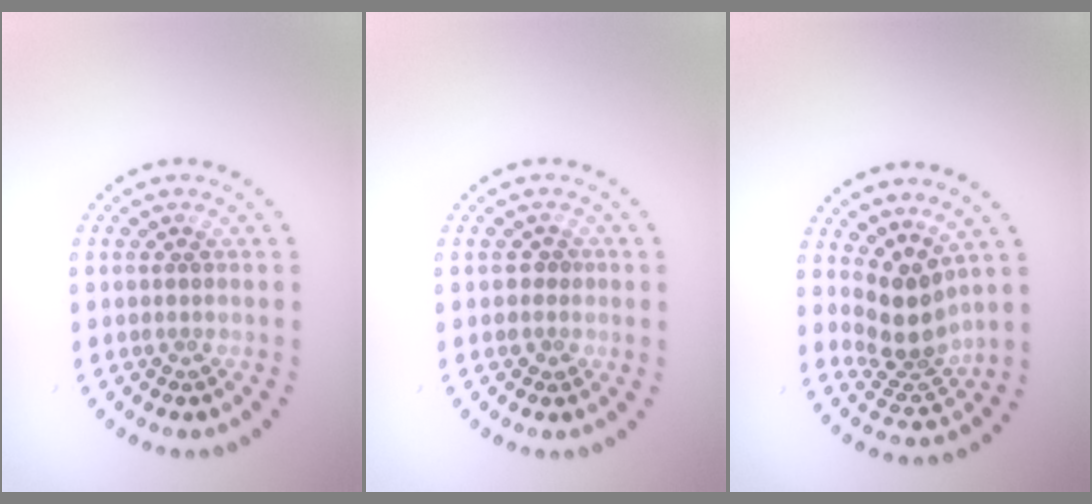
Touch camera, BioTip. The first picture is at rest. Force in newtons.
{"total": 1.1, "press": 1.0, "slide": 0.6}
{"total": 3.8, "press": 2.8, "slide": 2.5}